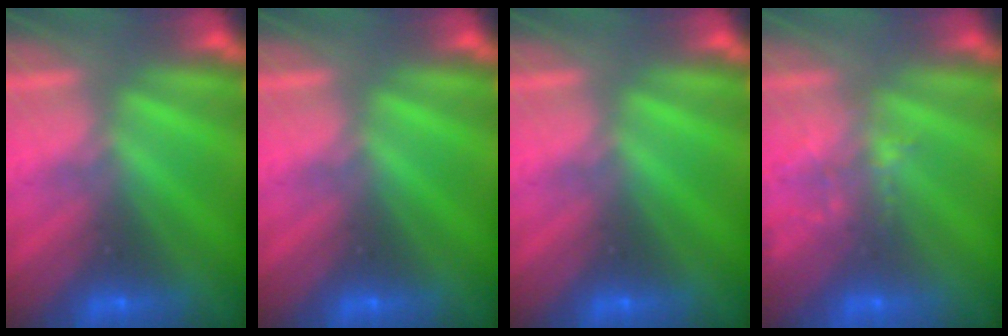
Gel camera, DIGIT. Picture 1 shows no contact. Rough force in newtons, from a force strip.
{"total": 0.0}
{"total": 0.0}
{"total": 1.6}